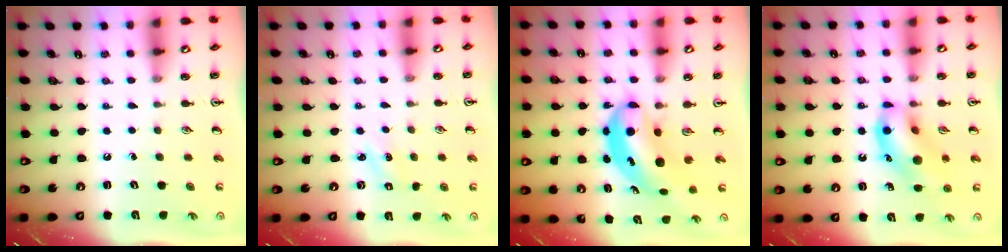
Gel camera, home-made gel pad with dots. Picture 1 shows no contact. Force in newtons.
{"total": 1.3, "press": 1.2, "slide": 0.4}
{"total": 6.7, "press": 6.4, "slide": 2.0}
{"total": 14.3, "press": 14.1, "slide": 2.6}